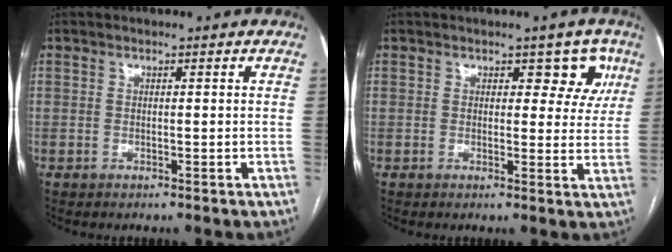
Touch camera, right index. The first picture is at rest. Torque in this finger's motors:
{"motor_torque": [0.10, 0.05, 0.03, 0.02]}